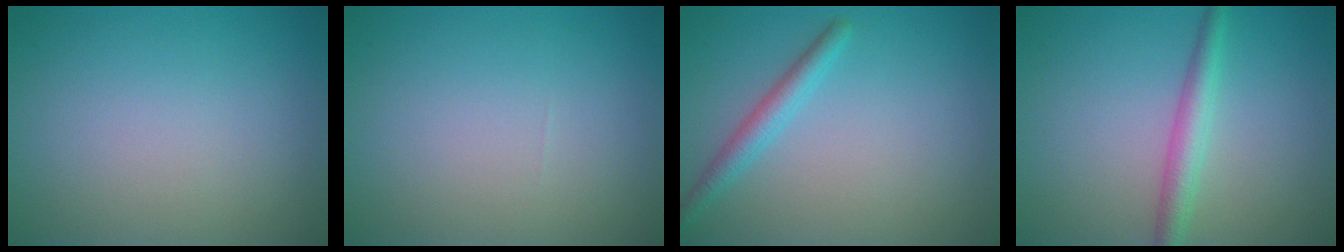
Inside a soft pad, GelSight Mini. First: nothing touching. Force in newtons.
{"total": 0.0}
{"total": 2.1, "press": 2.1, "slide": 0.2}
{"total": 2.7, "press": 2.7, "slide": 0.0}